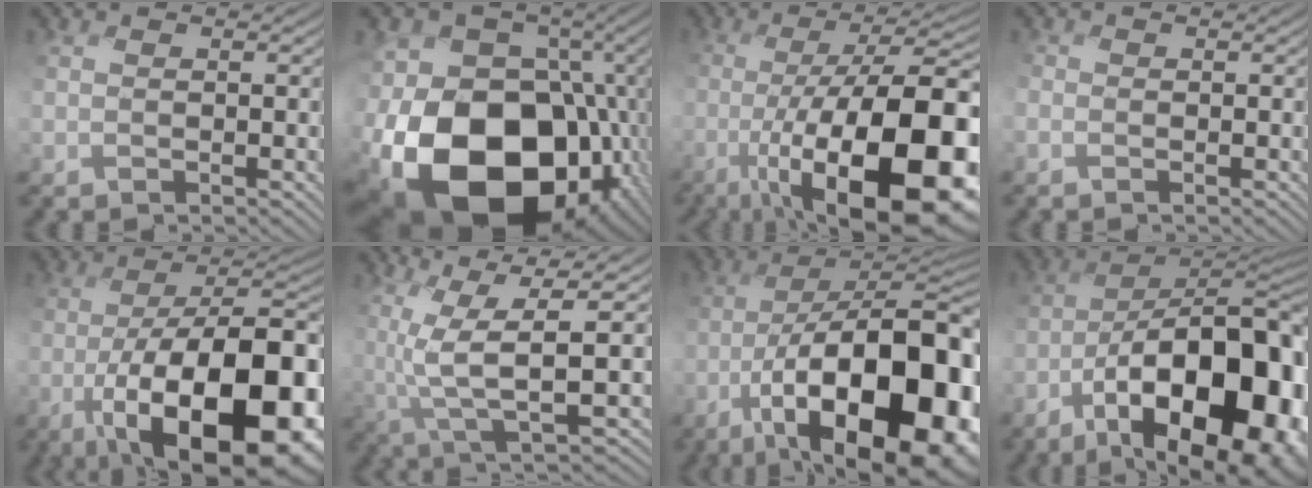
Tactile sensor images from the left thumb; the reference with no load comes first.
{"total": 22.6, "force": [-8.9, 15.1, 14.2], "torque": [-0.314, -0.035, -0.139]}
{"total": 18.8, "force": [-7.6, 5.9, 16.1], "torque": [-0.238, -0.011, -0.126]}
{"total": 0.9, "force": [-0.7, 0.5, -0.3], "torque": [0.009, -0.003, -0.014]}
{"total": 19.6, "force": [-8.3, 7.8, 15.9], "torque": [-0.238, -0.011, -0.137]}
{"total": 8.3, "force": [-0.4, 2.5, 7.9], "torque": [-0.181, -0.012, -0.009]}
{"total": 21.1, "force": [-8.7, 8.6, 17.2], "torque": [-0.241, -0.009, -0.137]}
{"total": 20.4, "force": [-9.5, 9.3, 15.5], "torque": [-0.213, -0.018, -0.142]}